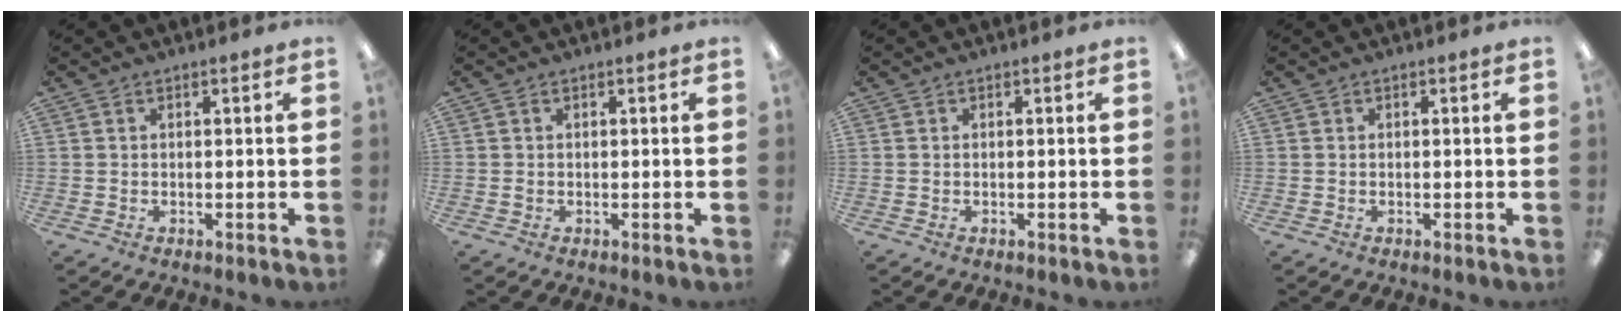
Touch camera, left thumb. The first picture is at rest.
{"total": 0.8, "force": [0.1, 0.5, 0.6], "torque": [-0.013, 0.003, 0.000]}
{"total": 0.0}
{"total": 0.0}